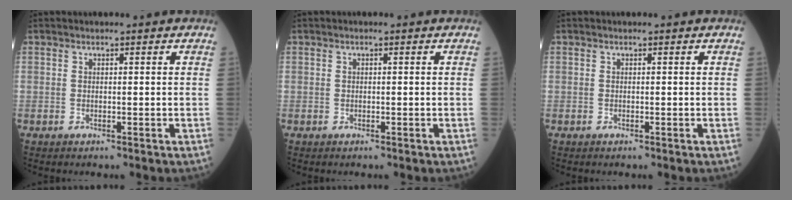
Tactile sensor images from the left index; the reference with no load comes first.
{"total": 0.0}
{"total": 0.0}